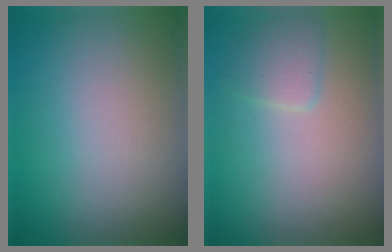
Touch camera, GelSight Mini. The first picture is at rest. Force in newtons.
{"total": 1.6, "press": 1.6, "slide": 0.0}